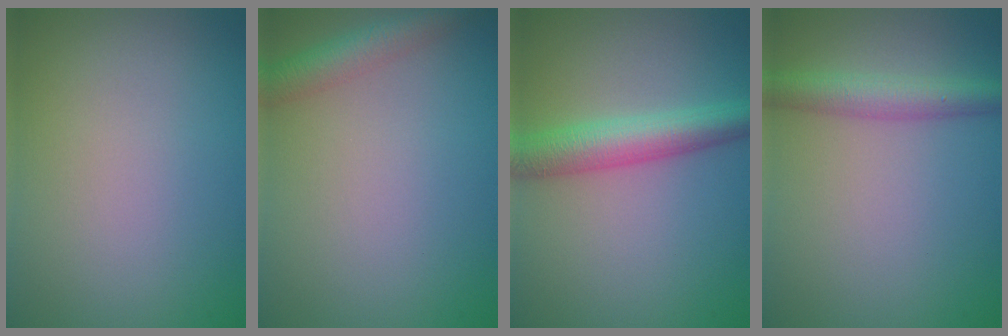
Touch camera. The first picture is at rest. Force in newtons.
{"total": 3.0, "press": 3.0, "slide": 0.1}
{"total": 4.7, "press": 4.7, "slide": 0.1}
{"total": 3.4, "press": 3.4, "slide": 0.2}